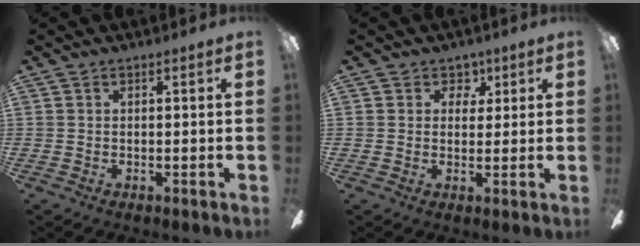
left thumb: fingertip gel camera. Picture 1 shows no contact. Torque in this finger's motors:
{"motor_torque": [-0.02, -0.09, -0.20, -0.20, -0.01]}